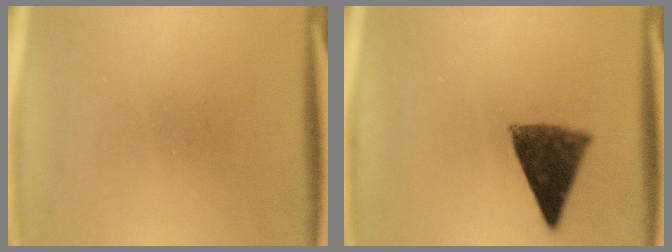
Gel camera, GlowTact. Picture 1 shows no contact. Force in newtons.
{"total": 9.3}